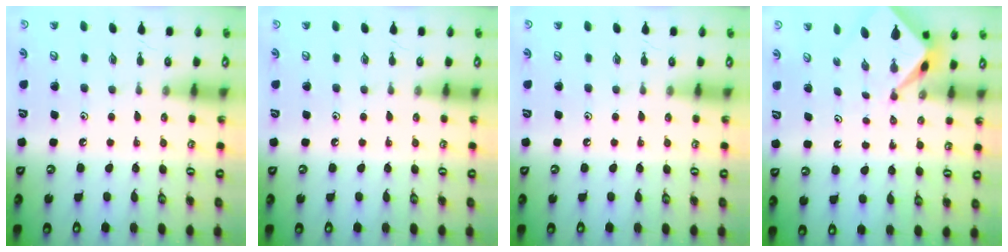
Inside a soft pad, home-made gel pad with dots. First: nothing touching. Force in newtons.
{"total": 0.0}
{"total": 0.0}
{"total": 2.3, "press": 2.3, "slide": 0.3}